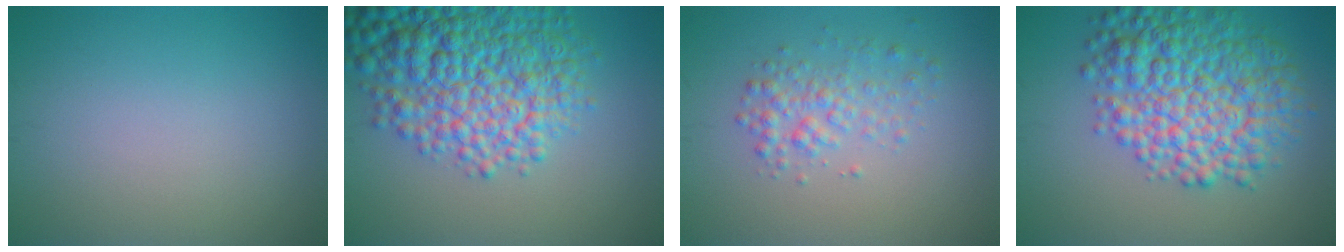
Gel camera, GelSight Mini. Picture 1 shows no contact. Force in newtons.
{"total": 10.2, "press": 10.2, "slide": 0.3}
{"total": 2.5, "press": 2.5, "slide": 0.1}
{"total": 9.3, "press": 9.3, "slide": 0.0}